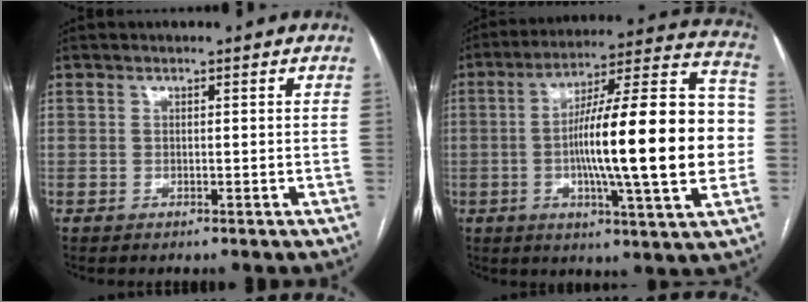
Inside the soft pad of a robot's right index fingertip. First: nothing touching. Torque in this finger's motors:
{"motor_torque": [1.76, -0.37, 1.05, 0.21]}